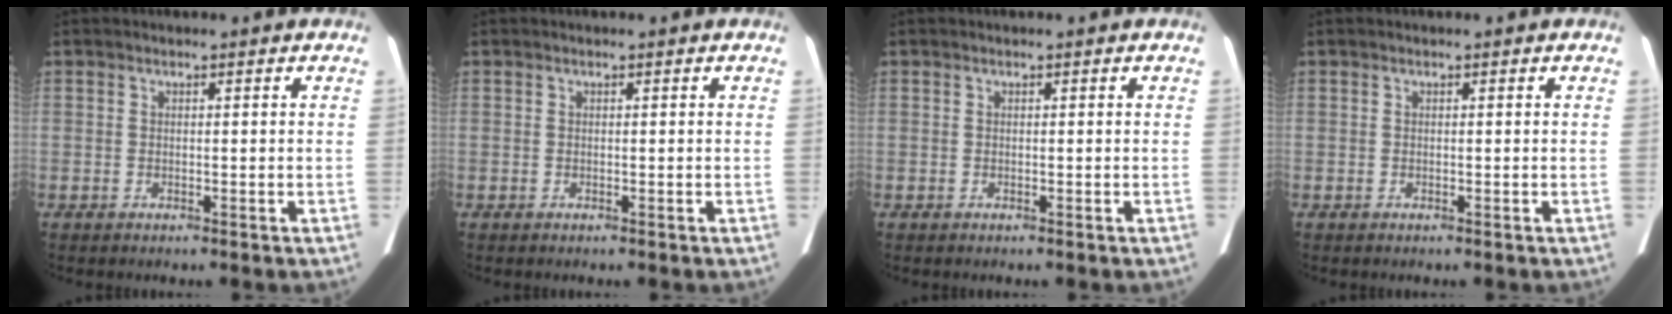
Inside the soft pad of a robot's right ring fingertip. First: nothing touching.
{"total": 0.0}
{"total": 0.0}
{"total": 0.0}